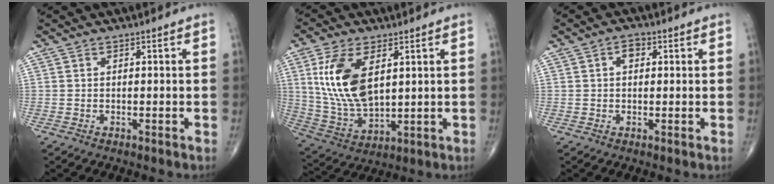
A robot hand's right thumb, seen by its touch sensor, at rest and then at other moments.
{"total": 14.6, "force": [4.4, 7.5, 11.7], "torque": [-0.231, -0.019, 0.097]}
{"total": 2.6, "force": [0.8, 1.7, 1.8], "torque": [-0.021, 0.006, 0.009]}